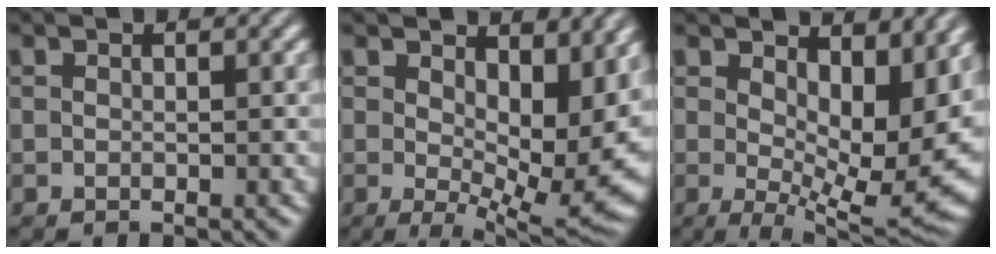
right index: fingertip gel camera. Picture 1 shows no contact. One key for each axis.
{"total": 7.3, "fx": 0.5, "fy": 2.3, "fz": 6.9, "tx": -0.070, "ty": -0.028, "tz": 0.024}
{"total": 8.4, "fx": 0.8, "fy": 2.9, "fz": 7.9, "tx": -0.078, "ty": -0.026, "tz": 0.028}